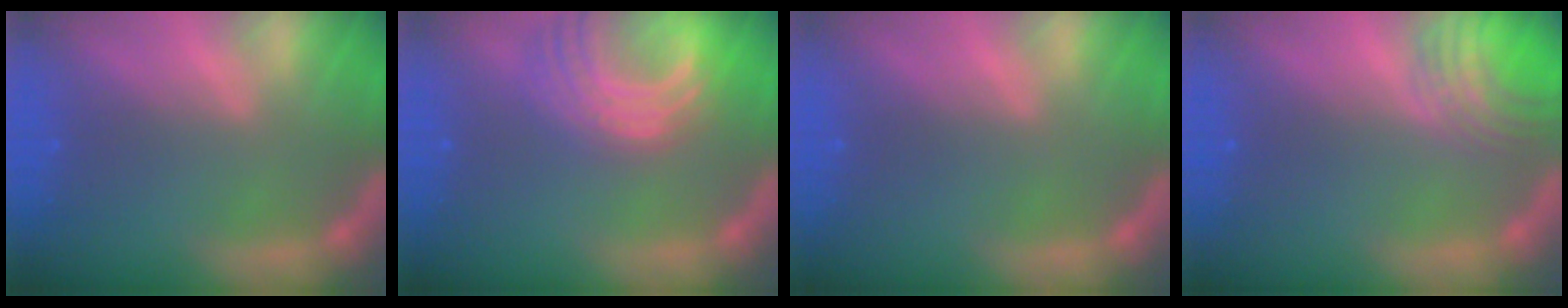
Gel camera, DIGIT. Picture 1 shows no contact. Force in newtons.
{"total": 9.0}
{"total": 0.0}
{"total": 5.0}